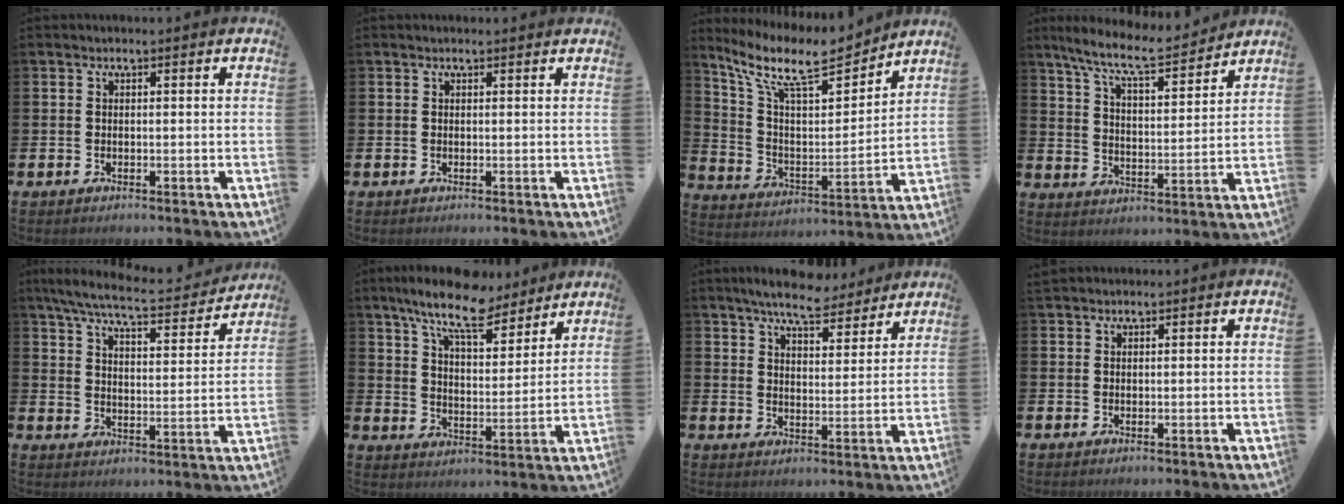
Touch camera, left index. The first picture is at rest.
{"total": 0.0}
{"total": 10.7, "force": [8.9, 2.9, 5.3], "torque": [-0.136, -0.052, 0.155]}
{"total": 8.4, "force": [7.5, 1.1, 3.5], "torque": [-0.100, -0.042, 0.132]}
{"total": 7.0, "force": [6.2, 0.8, 3.1], "torque": [-0.082, -0.043, 0.103]}
{"total": 10.9, "force": [9.3, 2.6, 5.0], "torque": [-0.112, -0.044, 0.164]}
{"total": 7.0, "force": [6.6, 1.3, 2.0], "torque": [-0.043, -0.038, 0.113]}
{"total": 1.1, "force": [1.0, 0.3, 0.0], "torque": [0.007, -0.001, 0.018]}